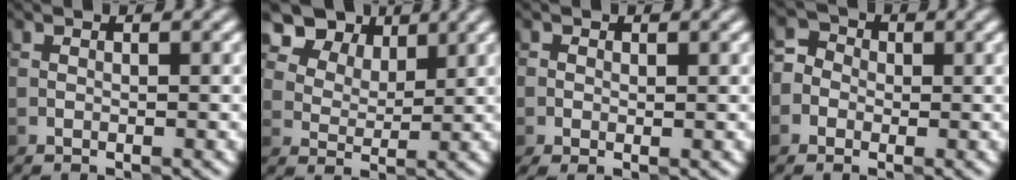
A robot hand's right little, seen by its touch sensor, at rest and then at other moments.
{"total": 6.3, "force": [4.7, 3.4, 2.4], "torque": [-0.041, -0.010, 0.105]}
{"total": 1.1, "force": [-0.1, 0.7, 0.9], "torque": [-0.013, 0.002, 0.001]}
{"total": 2.5, "force": [-0.4, 2.3, 0.7], "torque": [0.007, 0.014, -0.017]}